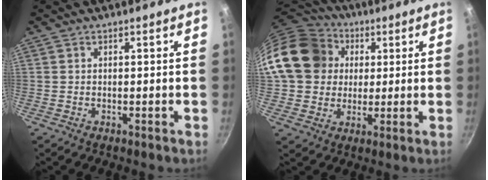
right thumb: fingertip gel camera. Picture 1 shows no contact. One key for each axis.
{"total": 18.8, "fx": 3.6, "fy": 16.1, "fz": 8.9, "tx": -0.152, "ty": 0.032, "tz": 0.063}